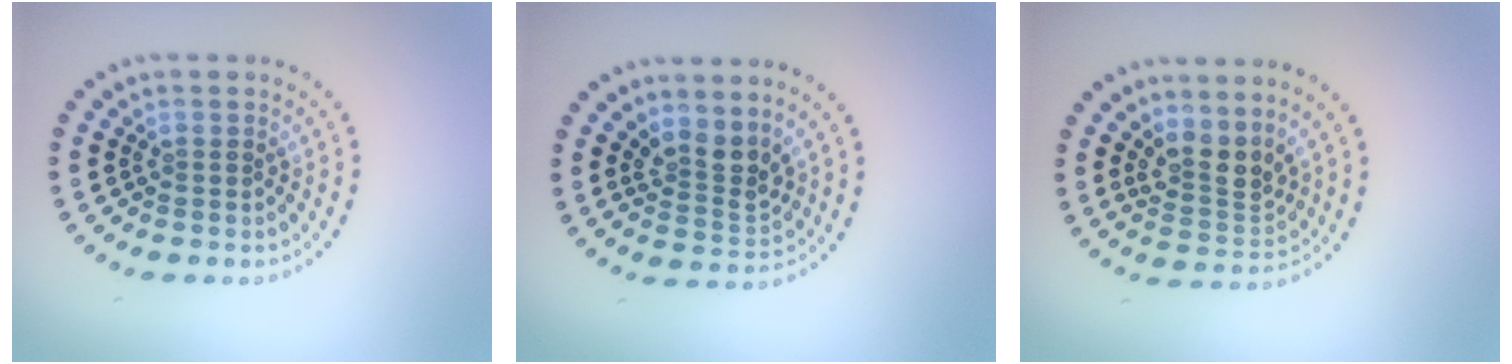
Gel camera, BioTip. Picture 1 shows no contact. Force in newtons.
{"total": 2.8, "press": 2.1, "slide": 1.9}
{"total": 2.9, "press": 2.2, "slide": 1.9}